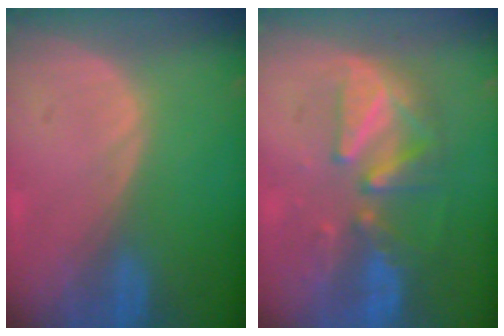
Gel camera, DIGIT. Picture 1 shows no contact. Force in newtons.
{"total": 8.3, "press": 8.1, "slide": 2.0}